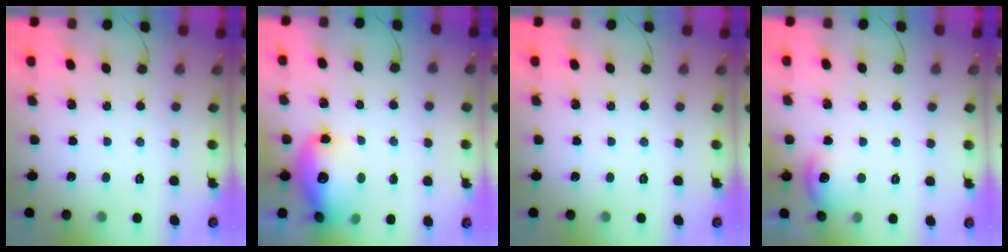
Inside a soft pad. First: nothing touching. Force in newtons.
{"total": 13.6, "press": 13.2, "slide": 3.2}
{"total": 0.0}
{"total": 7.4, "press": 7.3, "slide": 1.6}